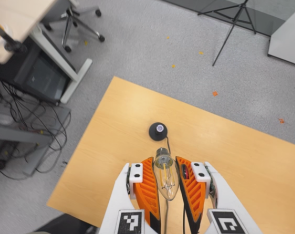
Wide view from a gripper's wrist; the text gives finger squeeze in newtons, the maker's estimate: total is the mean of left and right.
{"total": 20.2, "left": 22.8, "right": 17.7}